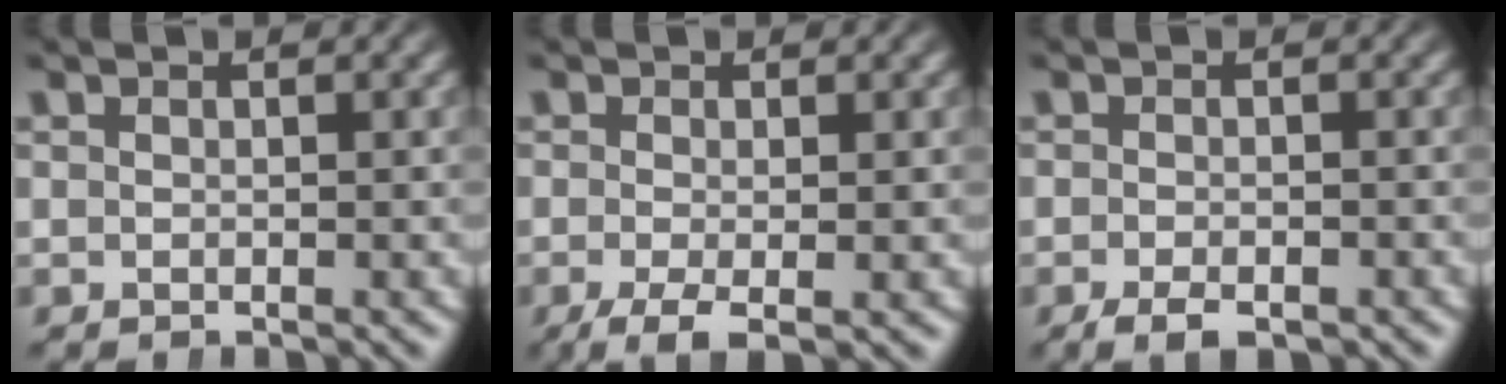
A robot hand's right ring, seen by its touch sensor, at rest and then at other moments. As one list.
[{"total": 3.5, "force": [-2.1, 1.4, 2.4], "torque": [-0.055, -0.028, -0.022]}, {"total": 2.7, "force": [-2.2, 1.0, 1.3], "torque": [-0.025, -0.014, -0.029]}]